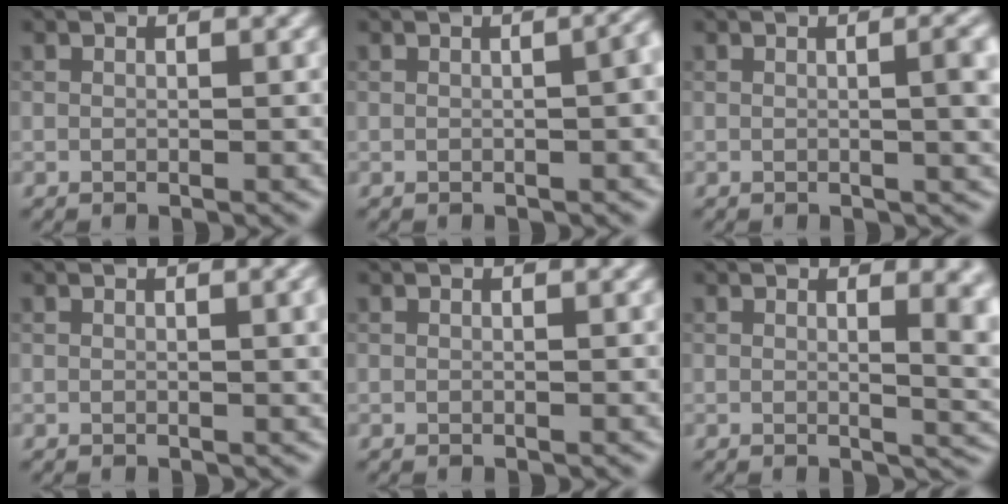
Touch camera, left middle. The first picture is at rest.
{"total": 3.6, "force": [0.1, 1.8, 3.2], "torque": [-0.013, 0.011, 0.003]}
{"total": 4.1, "force": [0.2, 1.3, 3.8], "torque": [-0.041, 0.010, 0.000]}
{"total": 2.2, "force": [0.4, 0.6, 2.1], "torque": [-0.022, 0.004, 0.003]}
{"total": 0.0}
{"total": 5.5, "force": [1.2, 2.4, 4.8], "torque": [-0.027, -0.004, 0.018]}